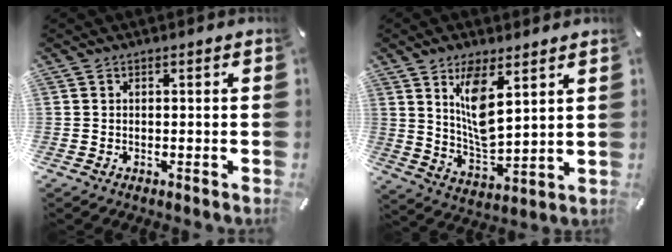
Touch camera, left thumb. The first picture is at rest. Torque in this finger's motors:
{"motor_torque": [1.68, 1.54, 1.35, -0.32, 0.38]}